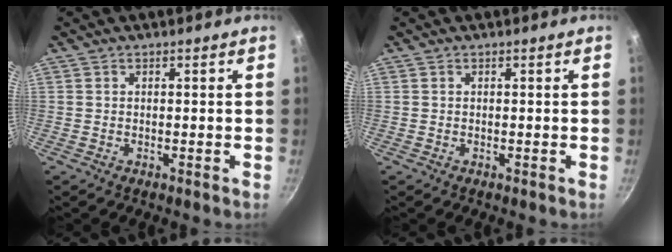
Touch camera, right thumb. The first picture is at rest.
{"total": 0.0}